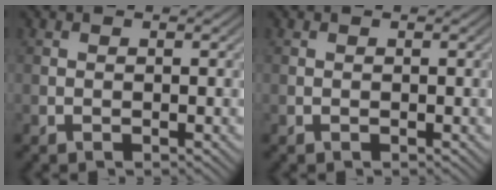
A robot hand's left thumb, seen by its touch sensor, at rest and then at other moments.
{"total": 0.0}